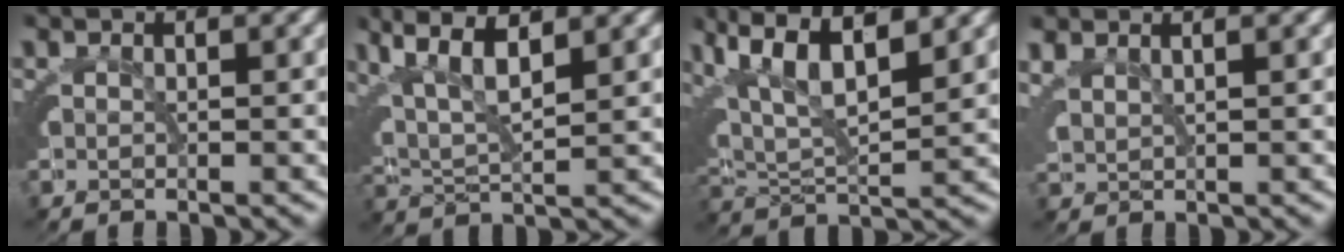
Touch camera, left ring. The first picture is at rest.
{"total": 7.5, "force": [3.0, 5.0, 4.7], "torque": [-0.122, -0.007, 0.048]}
{"total": 9.2, "force": [3.4, 6.3, 5.7], "torque": [-0.138, 0.000, 0.050]}
{"total": 3.4, "force": [1.1, 2.7, 1.7], "torque": [-0.056, -0.007, 0.024]}